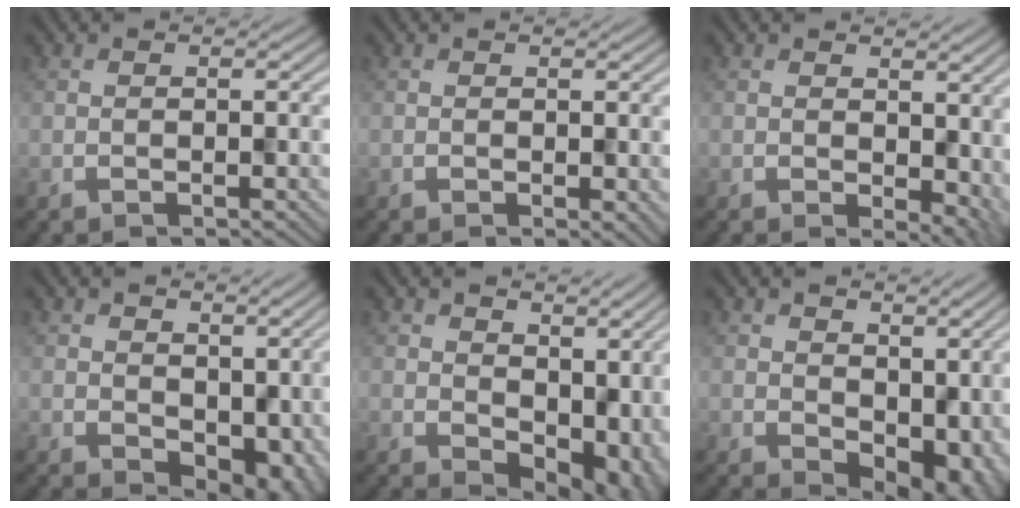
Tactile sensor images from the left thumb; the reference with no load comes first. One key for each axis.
{"total": 1.2, "fx": -0.2, "fy": 0.5, "fz": 1.1, "tx": -0.018, "ty": -0.004, "tz": 0.001}
{"total": 5.0, "fx": -0.5, "fy": 3.3, "fz": 3.8, "tx": -0.047, "ty": -0.024, "tz": 0.012}
{"total": 6.1, "fx": 0.0, "fy": 4.4, "fz": 4.2, "tx": -0.051, "ty": -0.028, "tz": 0.014}
{"total": 9.5, "fx": 1.1, "fy": 6.7, "fz": 6.7, "tx": -0.085, "ty": -0.035, "tz": 0.039}
{"total": 7.6, "fx": 0.4, "fy": 5.2, "fz": 5.5, "tx": -0.071, "ty": -0.030, "tz": 0.020}